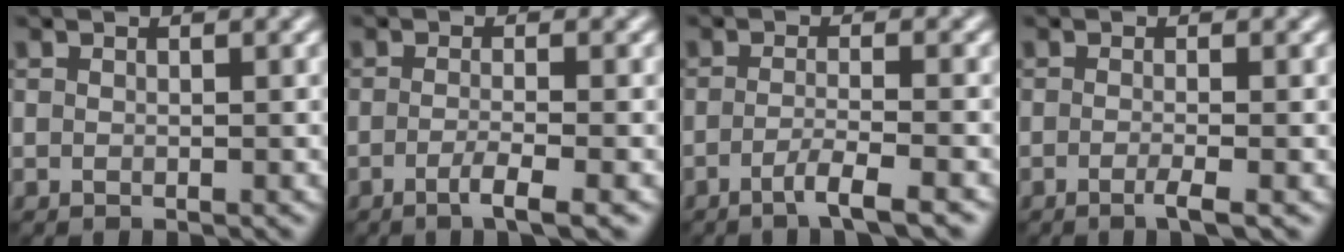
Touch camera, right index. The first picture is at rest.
{"total": 2.7, "force": [-1.2, 0.7, 2.3], "torque": [-0.036, 0.002, -0.028]}
{"total": 2.9, "force": [-1.7, 0.5, 2.3], "torque": [-0.038, 0.003, -0.042]}
{"total": 1.8, "force": [-0.7, 0.5, 1.5], "torque": [-0.023, -0.001, -0.016]}